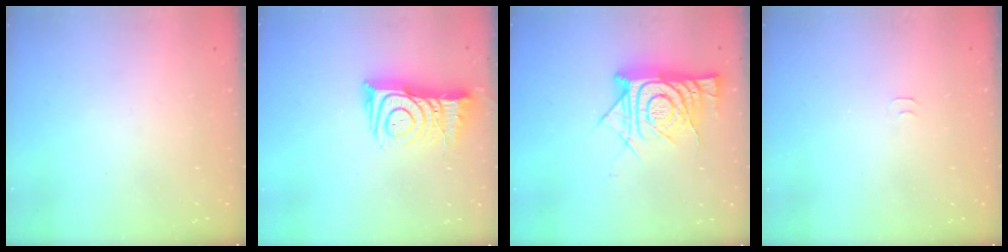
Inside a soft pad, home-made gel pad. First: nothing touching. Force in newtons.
{"total": 12.6, "press": 12.5, "slide": 1.0}
{"total": 14.5, "press": 14.4, "slide": 1.4}
{"total": 4.0, "press": 4.0, "slide": 0.6}